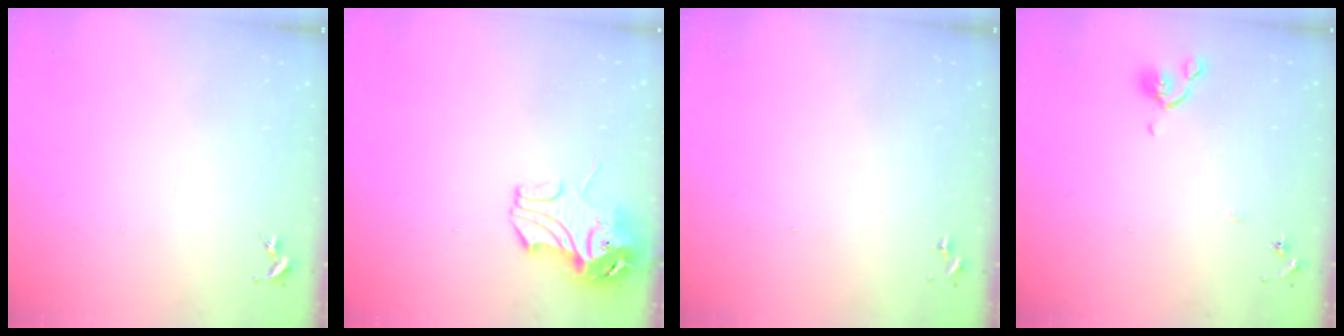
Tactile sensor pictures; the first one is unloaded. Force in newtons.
{"total": 9.1, "press": 9.0, "slide": 1.4}
{"total": 0.0}
{"total": 6.2, "press": 6.2, "slide": 0.8}